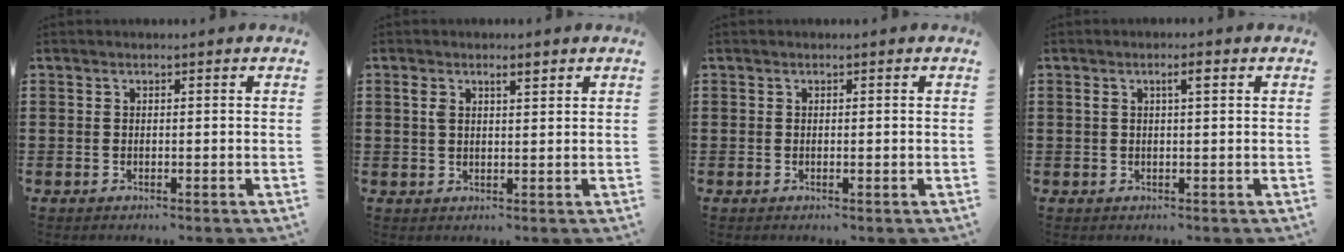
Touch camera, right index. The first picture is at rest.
{"total": 2.8, "force": [1.5, 0.9, 2.1], "torque": [-0.038, 0.001, 0.023]}
{"total": 0.0}
{"total": 2.3, "force": [0.9, 0.5, 2.0], "torque": [-0.034, 0.002, 0.011]}